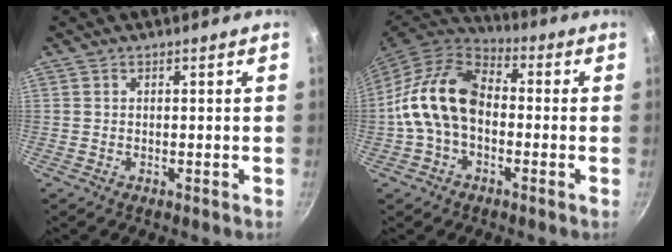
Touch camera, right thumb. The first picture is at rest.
{"total": 14.5, "force": [-1.0, 9.9, 10.6], "torque": [-0.177, 0.037, -0.037]}